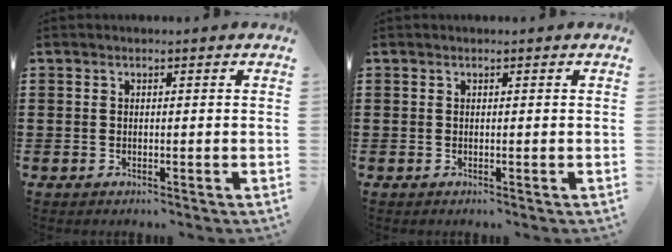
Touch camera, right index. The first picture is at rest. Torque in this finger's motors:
{"motor_torque": [0.62, 0.39, 0.00, 0.00]}